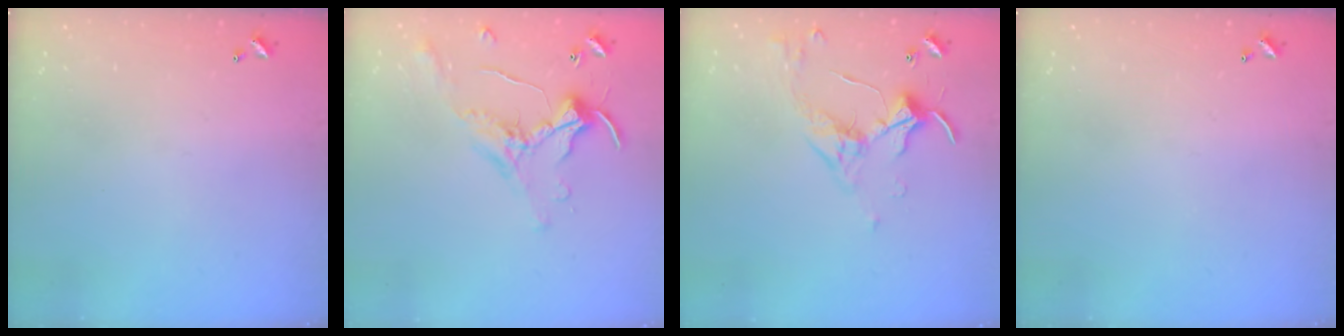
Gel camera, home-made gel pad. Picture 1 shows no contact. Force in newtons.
{"total": 0.8, "press": 0.8, "slide": 0.2}
{"total": 3.3, "press": 3.2, "slide": 0.7}
{"total": 0.0}